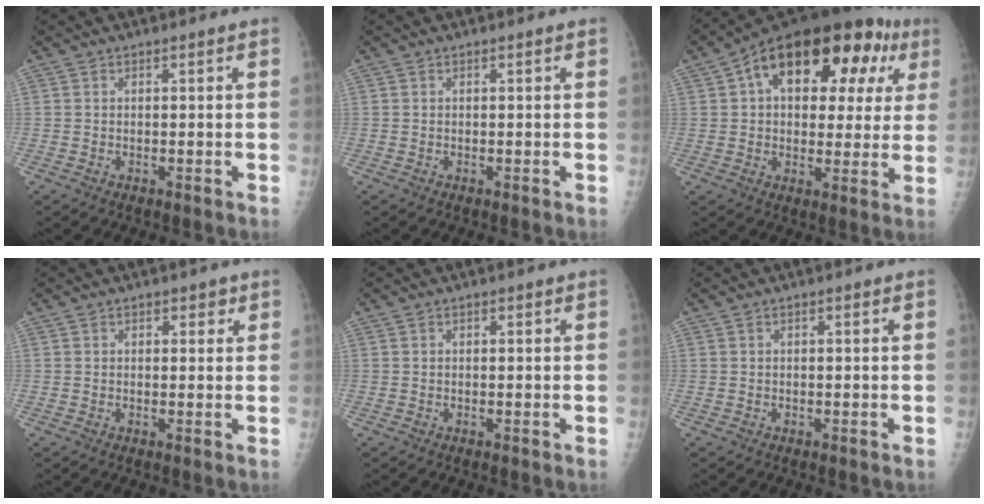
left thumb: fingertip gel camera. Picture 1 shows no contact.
{"total": 0.0}
{"total": 23.0, "force": [8.3, 12.8, 17.2], "torque": [-0.211, 0.035, 0.114]}
{"total": 1.7, "force": [1.0, 1.2, 0.7], "torque": [0.011, -0.004, 0.010]}
{"total": 0.0}
{"total": 0.0}